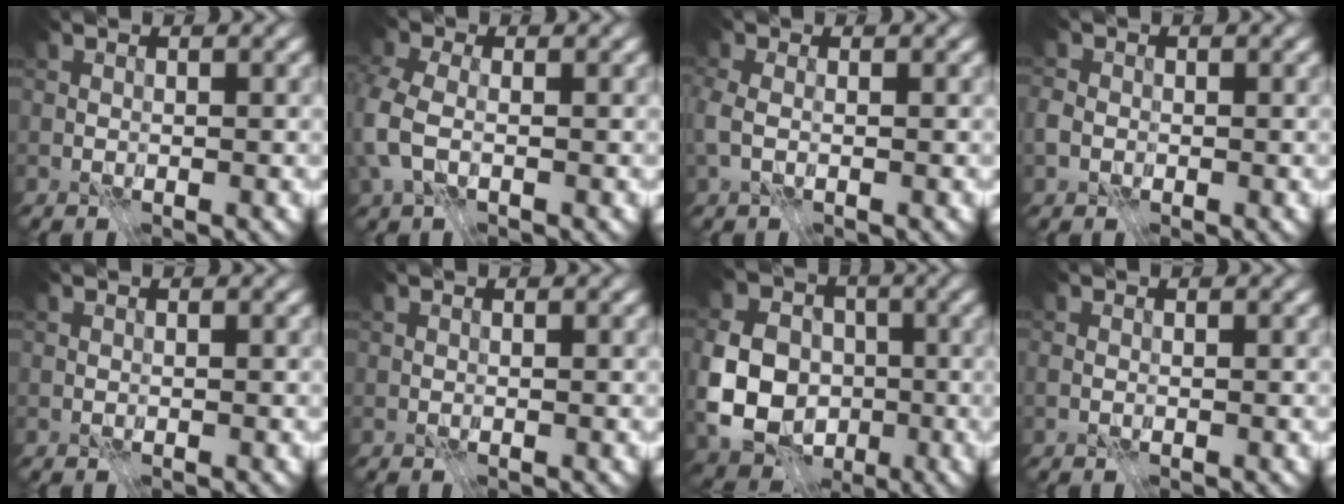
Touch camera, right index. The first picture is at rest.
{"total": 5.8, "force": [-1.5, 4.0, 4.0], "torque": [-0.124, -0.003, -0.035]}
{"total": 2.8, "force": [-0.8, 1.9, 2.0], "torque": [-0.056, -0.003, -0.016]}
{"total": 2.2, "force": [-0.7, 1.9, 1.0], "torque": [-0.025, 0.004, -0.018]}
{"total": 0.0}
{"total": 0.0}
{"total": 9.9, "force": [-2.0, 8.1, 5.4], "torque": [-0.125, -0.006, -0.049]}
{"total": 0.5, "force": [-0.2, 0.4, 0.3], "torque": [-0.005, 0.001, -0.004]}